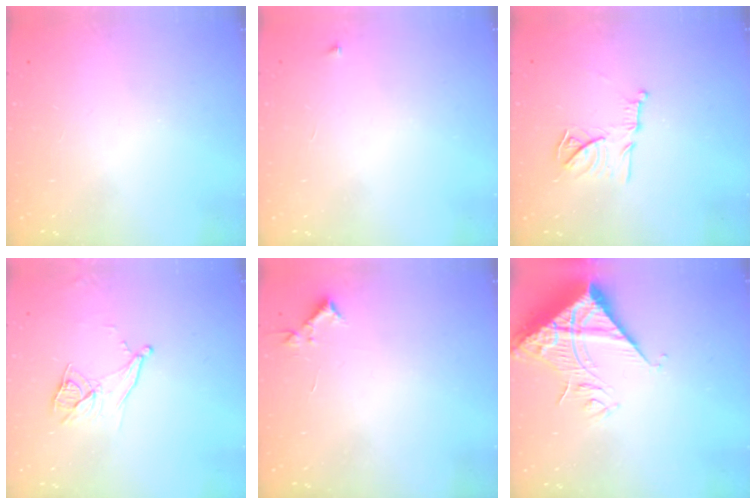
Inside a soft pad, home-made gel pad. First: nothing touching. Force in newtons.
{"total": 2.3, "press": 2.3, "slide": 0.3}
{"total": 12.5, "press": 12.5, "slide": 0.8}
{"total": 9.7, "press": 9.2, "slide": 3.0}
{"total": 3.6, "press": 3.6, "slide": 0.5}
{"total": 15.4, "press": 15.2, "slide": 1.8}